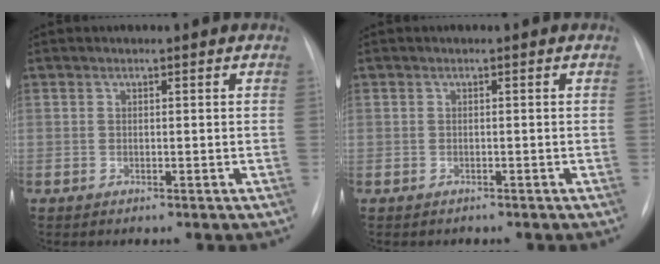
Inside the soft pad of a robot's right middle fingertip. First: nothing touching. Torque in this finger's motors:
{"motor_torque": [-1.33, -0.21, -0.40, -0.11]}